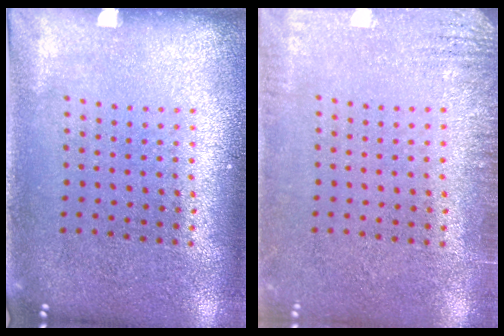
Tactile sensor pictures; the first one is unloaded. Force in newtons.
{"total": 2.1, "press": 2.1, "slide": 0.2}